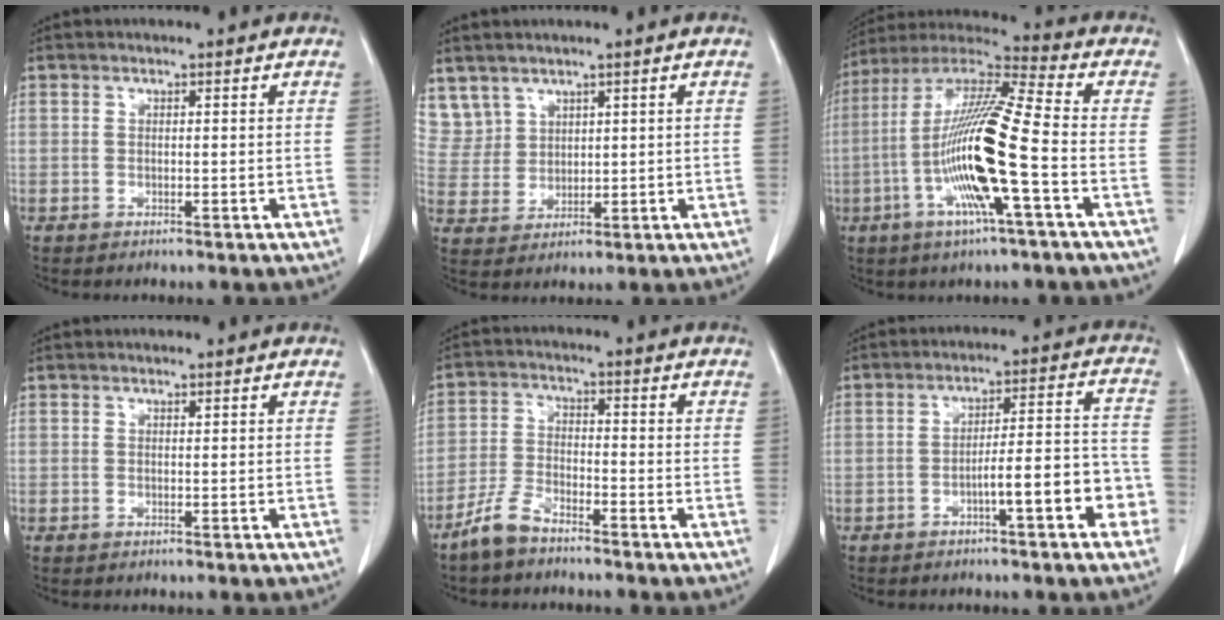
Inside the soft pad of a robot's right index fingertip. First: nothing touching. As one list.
[{"total": 6.5, "force": [4.4, 4.8, 0.2], "torque": [-0.012, 0.012, 0.107]}, {"total": 16.8, "force": [-4.3, 0.2, 16.3], "torque": [-0.328, -0.004, -0.089]}, {"total": 0.0}, {"total": 5.3, "force": [-4.5, 1.7, 2.4], "torque": [-0.057, -0.004, -0.091]}, {"total": 9.7, "force": [-4.0, 1.5, 8.7], "torque": [-0.116, 0.033, -0.052]}]